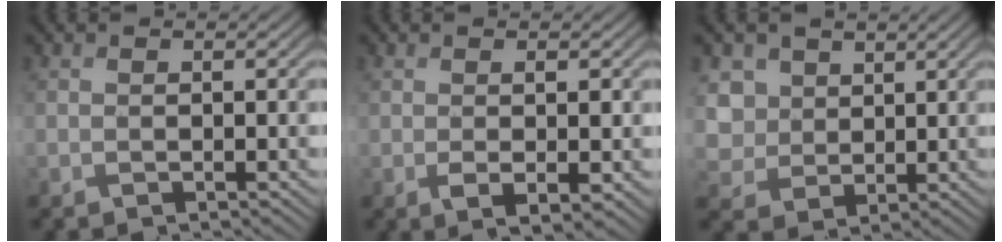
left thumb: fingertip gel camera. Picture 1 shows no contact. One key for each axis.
{"total": 2.8, "fx": -0.2, "fy": 1.1, "fz": 2.6, "tx": -0.054, "ty": -0.009, "tz": 0.001}
{"total": 5.1, "fx": 2.4, "fy": 4.2, "fz": 1.7, "tx": -0.070, "ty": -0.008, "tz": 0.042}